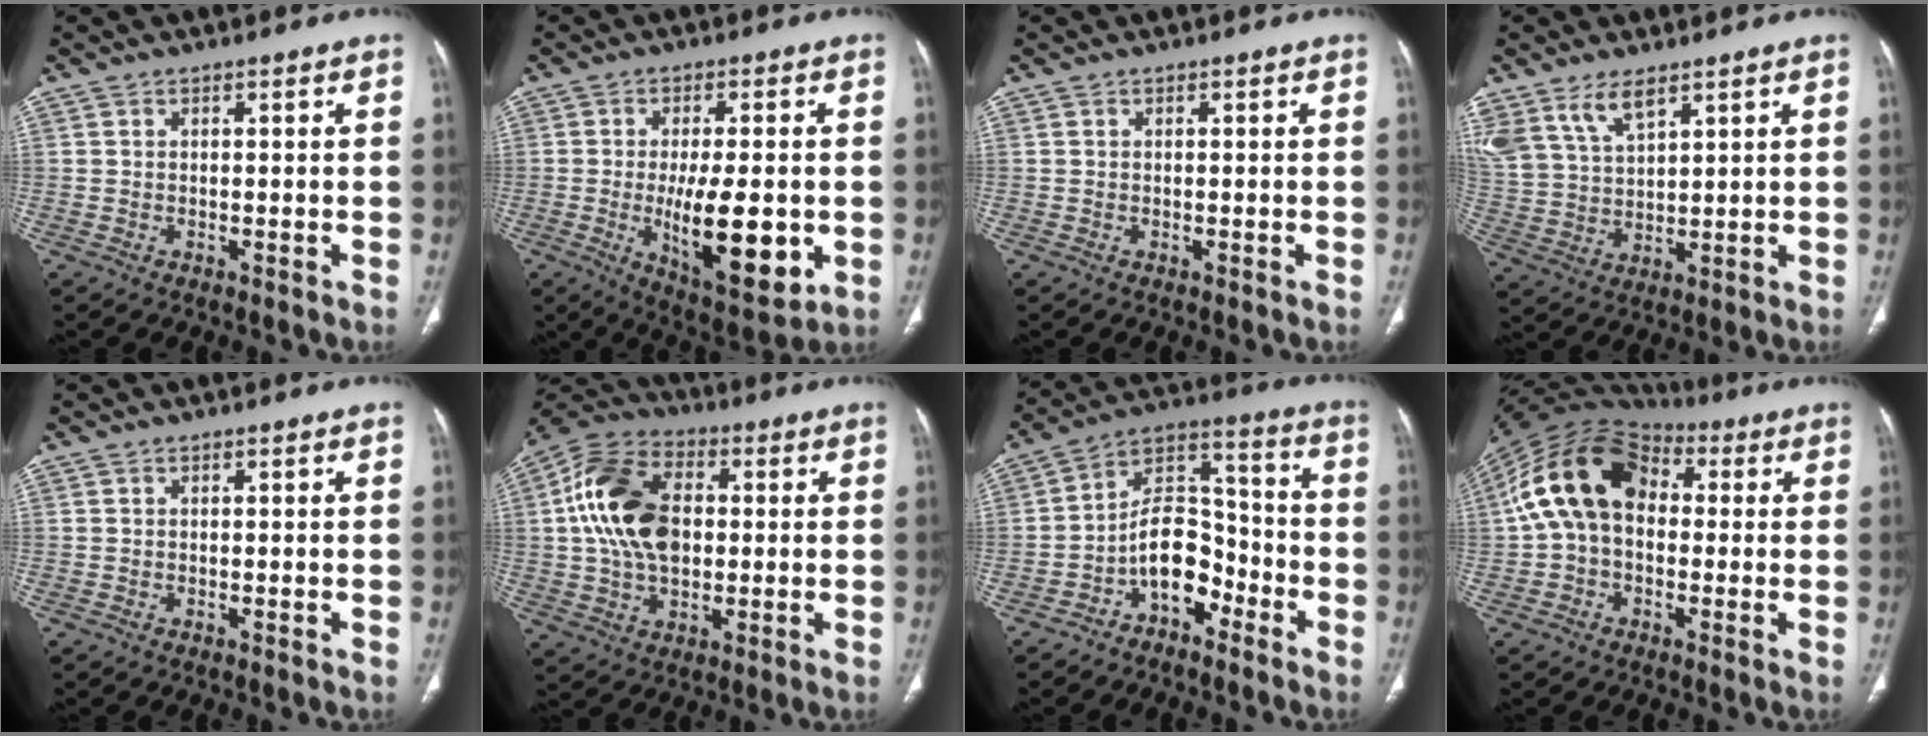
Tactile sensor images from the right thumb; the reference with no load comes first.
{"total": 16.1, "force": [-2.8, 6.1, 14.6], "torque": [-0.211, -0.019, -0.031]}
{"total": 0.0}
{"total": 9.3, "force": [6.2, 4.2, 5.5], "torque": [-0.106, -0.016, 0.136]}
{"total": 0.0}
{"total": 17.1, "force": [1.6, 11.1, 12.9], "torque": [-0.230, 0.019, 0.025]}
{"total": 11.3, "force": [-5.4, 7.0, 7.0], "torque": [-0.093, 0.074, -0.100]}
{"total": 16.1, "force": [1.4, 11.1, 11.5], "torque": [-0.202, 0.043, 0.013]}